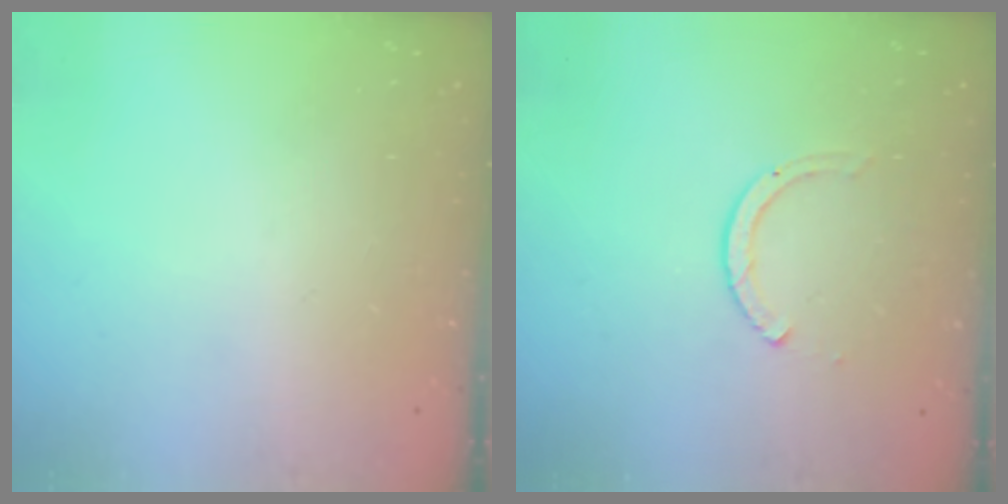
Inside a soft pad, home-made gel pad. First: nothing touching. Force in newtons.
{"total": 2.6, "press": 2.6, "slide": 0.3}